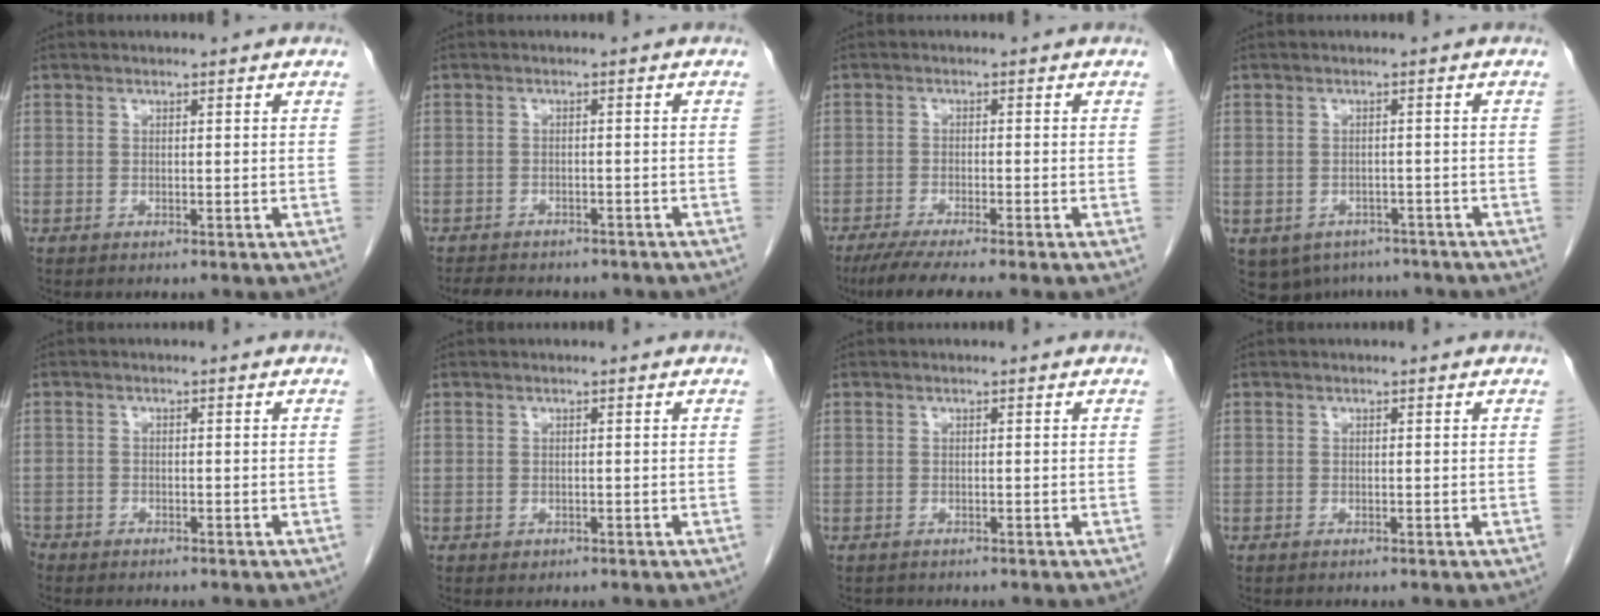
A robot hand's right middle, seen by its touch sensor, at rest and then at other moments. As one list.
[{"total": 9.8, "force": [-8.2, 4.2, 3.4], "torque": [-0.063, 0.009, -0.090]}, {"total": 6.5, "force": [-5.2, -0.4, 4.0], "torque": [-0.060, -0.016, -0.083]}, {"total": 9.4, "force": [-5.9, 6.8, 2.8], "torque": [-0.065, -0.002, -0.069]}, {"total": 2.9, "force": [-2.5, 1.3, 0.6], "torque": [-0.016, -0.001, -0.042]}, {"total": 0.5, "force": [-0.2, 0.5, 0.1], "torque": [-0.005, 0.002, 0.000]}, {"total": 0.6, "force": [-0.5, 0.3, 0.0], "torque": [-0.013, -0.001, -0.010]}, {"total": 0.0}]